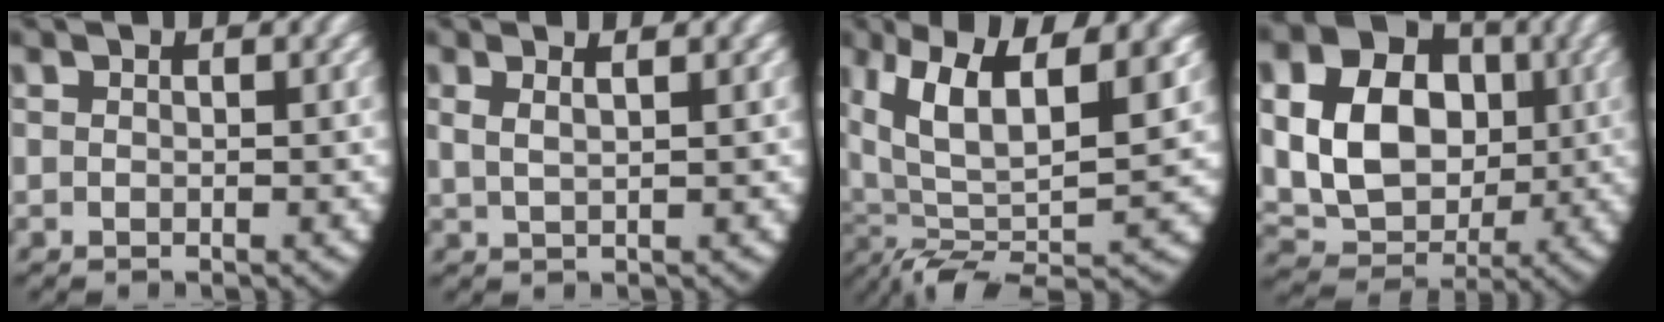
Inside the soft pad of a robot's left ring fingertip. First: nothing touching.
{"total": 1.8, "force": [1.0, 0.5, 1.4], "torque": [-0.031, -0.001, 0.024]}
{"total": 11.4, "force": [1.4, 7.0, 8.9], "torque": [-0.189, -0.035, 0.042]}
{"total": 15.6, "force": [1.7, 12.9, 8.5], "torque": [-0.189, -0.035, 0.030]}